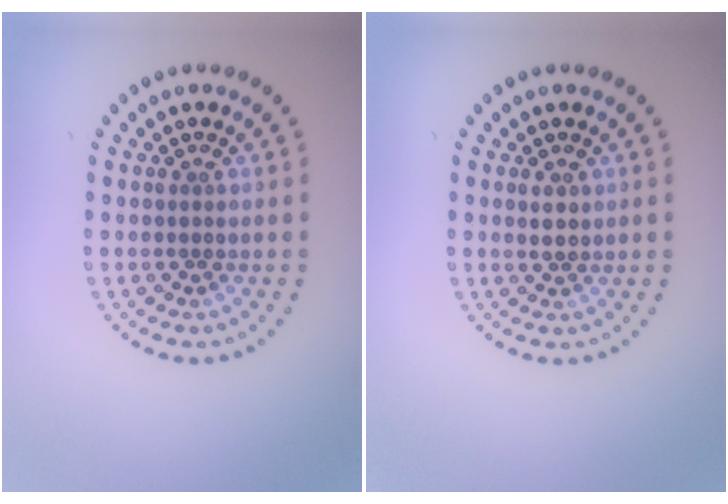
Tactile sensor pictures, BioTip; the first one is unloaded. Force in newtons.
{"total": 1.1, "press": 1.1, "slide": 0.4}